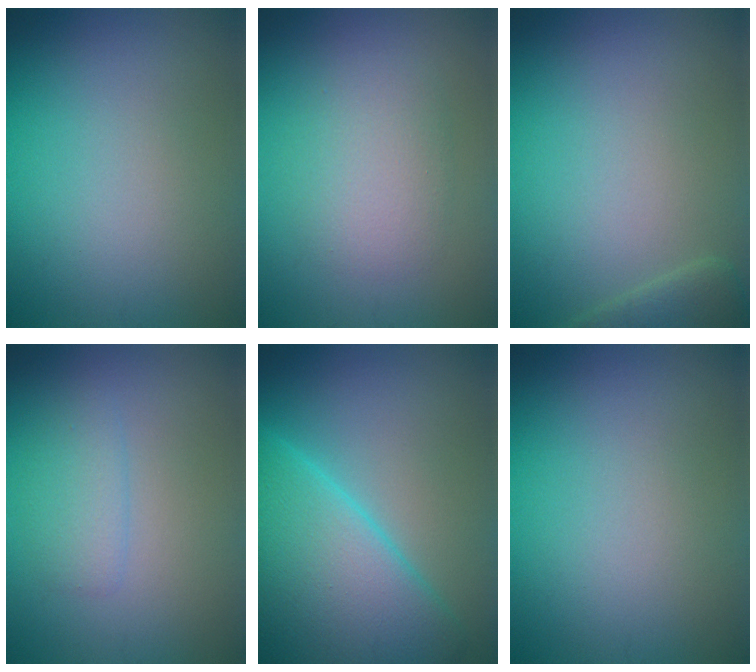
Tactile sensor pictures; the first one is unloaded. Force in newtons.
{"total": 2.8, "press": 2.8, "slide": 0.2}
{"total": 2.2, "press": 2.2, "slide": 0.3}
{"total": 1.7, "press": 1.7, "slide": 0.0}
{"total": 9.9, "press": 9.8, "slide": 0.7}
{"total": 0.0}